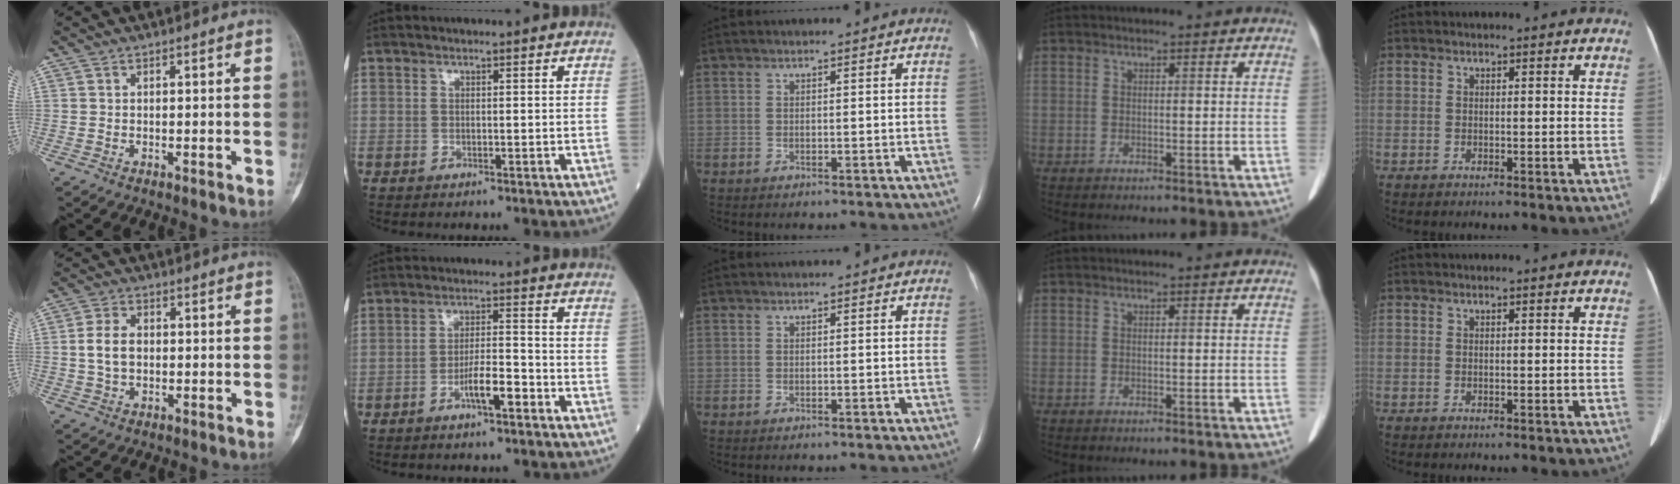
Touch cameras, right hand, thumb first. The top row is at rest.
{"thumb": {"total": 5.3, "force": [0.1, 3.6, 4.0], "torque": [-0.075, 0.008, -0.001]}, "index": {"total": 5.0, "force": [-2.5, 0.8, 4.2], "torque": [-0.075, 0.004, -0.045]}}